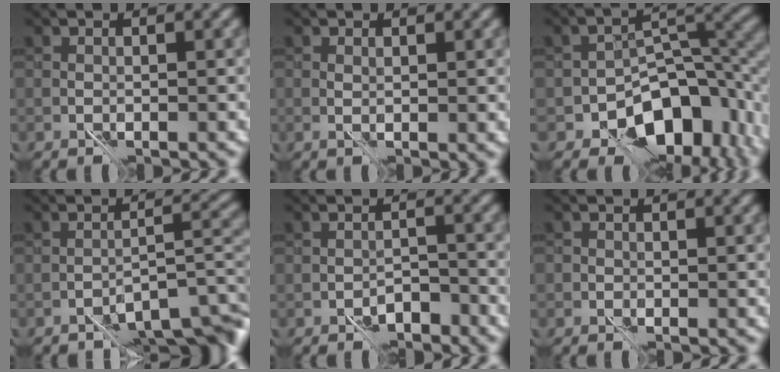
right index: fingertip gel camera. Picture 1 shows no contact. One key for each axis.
{"total": 0.7, "fx": 0.5, "fy": 0.0, "fz": 0.4, "tx": -0.006, "ty": 0.000, "tz": 0.011}
{"total": 11.3, "fx": -5.9, "fy": 6.4, "fz": 7.2, "tx": -0.087, "ty": -0.008, "tz": -0.097}
{"total": 6.1, "fx": -4.4, "fy": 1.8, "fz": 3.9, "tx": -0.040, "ty": 0.003, "tz": -0.070}
{"total": 2.8, "fx": -2.2, "fy": 1.2, "fz": 1.3, "tx": -0.011, "ty": 0.002, "tz": -0.037}
{"total": 0.6, "fx": -0.2, "fy": 0.6, "fz": 0.0, "tx": 0.006, "ty": -0.002, "tz": -0.007}